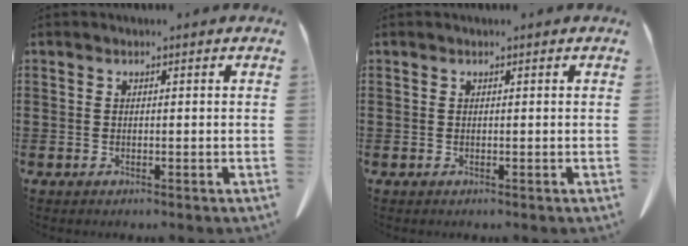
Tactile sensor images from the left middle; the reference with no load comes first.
{"total": 0.0}